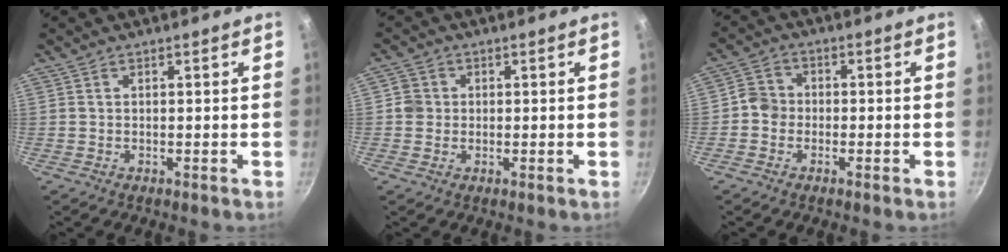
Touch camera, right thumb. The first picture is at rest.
{"total": 3.0, "force": [0.1, 2.8, 0.8], "torque": [0.003, 0.009, -0.004]}
{"total": 3.9, "force": [-1.4, 3.4, 1.3], "torque": [-0.008, 0.017, -0.037]}